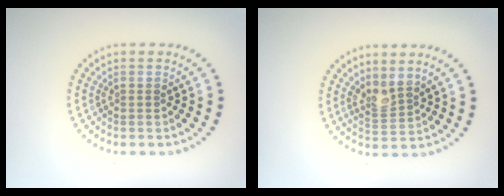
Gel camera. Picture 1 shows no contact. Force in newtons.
{"total": 2.2, "press": 1.6, "slide": 1.5}